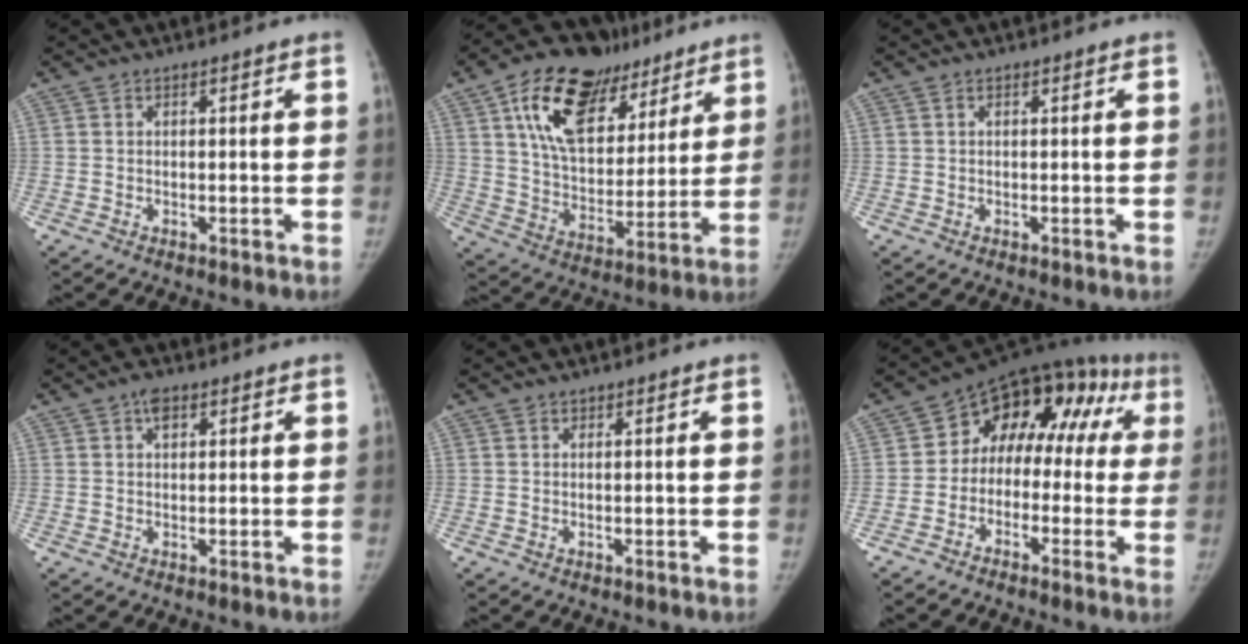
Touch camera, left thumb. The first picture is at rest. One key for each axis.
{"total": 22.4, "fx": 12.3, "fy": 12.7, "fz": 13.7, "tx": -0.190, "ty": -0.027, "tz": 0.211}
{"total": 0.0}
{"total": 2.3, "fx": 1.1, "fy": 1.4, "fz": 1.5, "tx": -0.019, "ty": 0.001, "tz": 0.015}
{"total": 0.0}
{"total": 16.4, "fx": 1.3, "fy": 11.4, "fz": 11.8, "tx": -0.089, "ty": 0.061, "tz": 0.000}